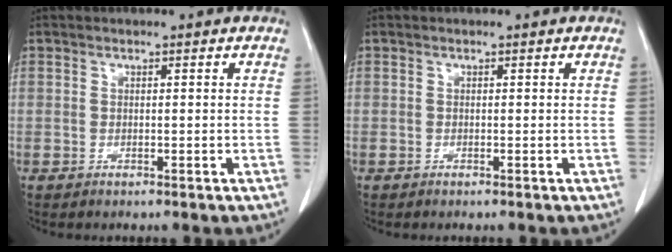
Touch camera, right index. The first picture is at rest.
{"total": 0.0}